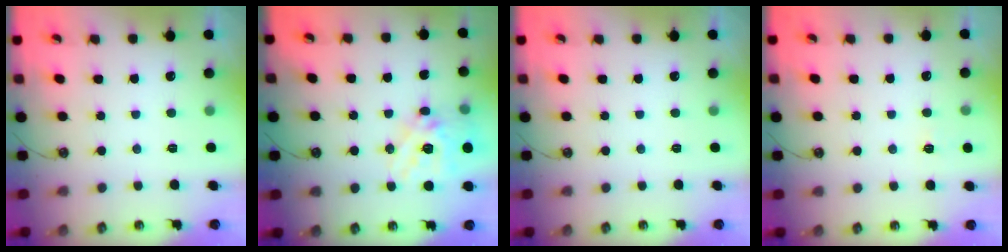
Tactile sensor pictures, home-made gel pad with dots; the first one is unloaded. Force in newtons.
{"total": 18.0, "press": 17.9, "slide": 1.9}
{"total": 0.0}
{"total": 2.5, "press": 2.4, "slide": 0.4}